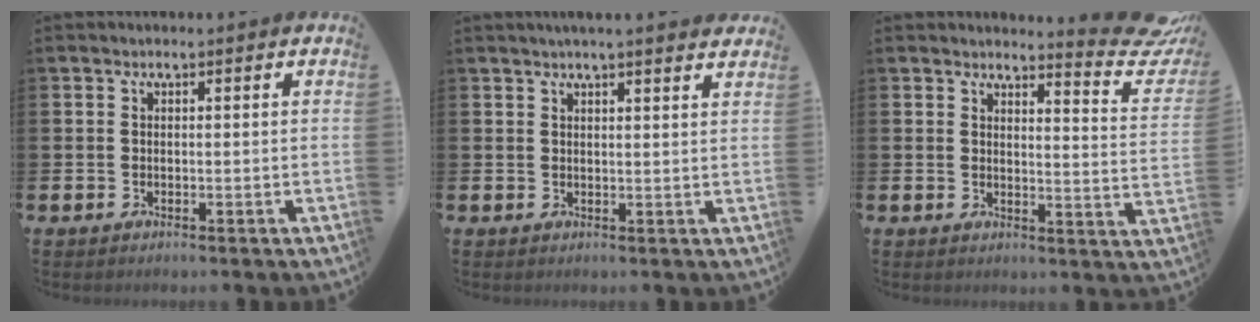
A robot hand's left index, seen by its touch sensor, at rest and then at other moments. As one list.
[{"total": 2.8, "force": [2.7, -0.3, 0.7], "torque": [-0.010, -0.014, 0.048]}, {"total": 4.7, "force": [4.4, 0.7, 1.4], "torque": [-0.006, -0.056, 0.065]}]